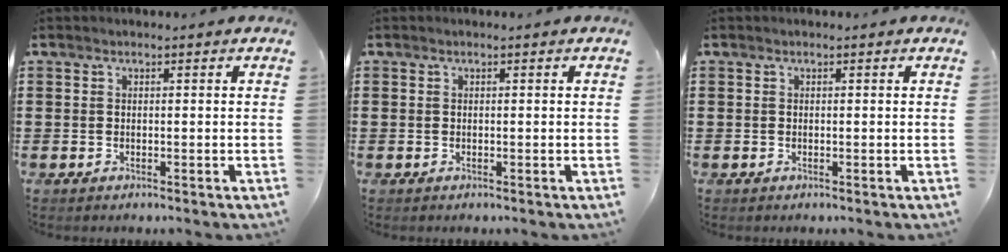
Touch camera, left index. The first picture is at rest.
{"total": 0.0}
{"total": 0.0}